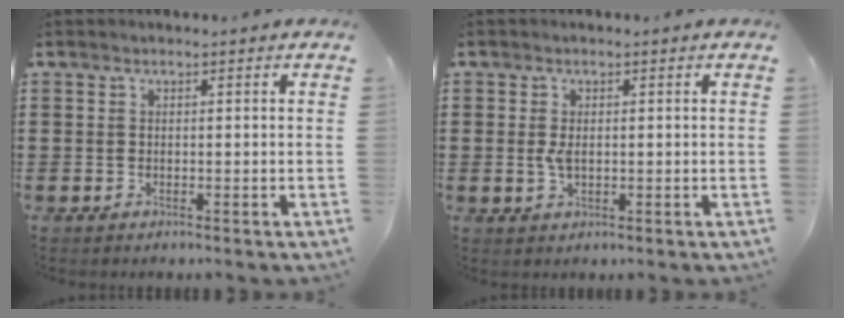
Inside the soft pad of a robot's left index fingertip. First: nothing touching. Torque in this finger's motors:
{"motor_torque": [0.38, 0.80, 0.16, 0.04]}